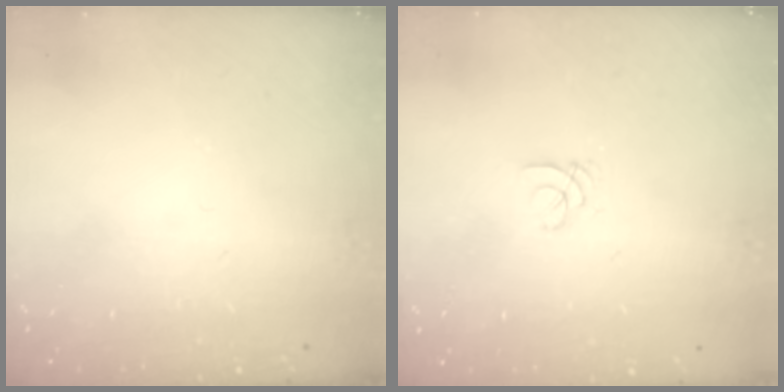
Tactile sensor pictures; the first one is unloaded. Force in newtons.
{"total": 1.0, "press": 1.0, "slide": 0.1}